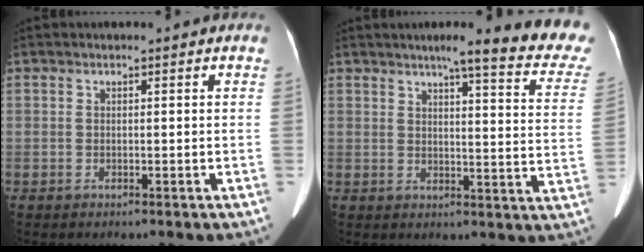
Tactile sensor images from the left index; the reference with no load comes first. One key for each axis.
{"total": 17.5, "fx": 14.7, "fy": 1.3, "fz": 9.4, "tx": -0.096, "ty": -0.037, "tz": 0.156}